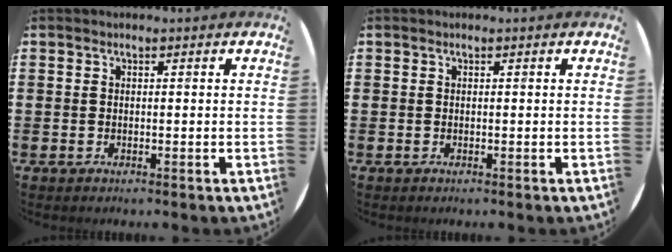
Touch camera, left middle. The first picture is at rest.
{"total": 0.0}